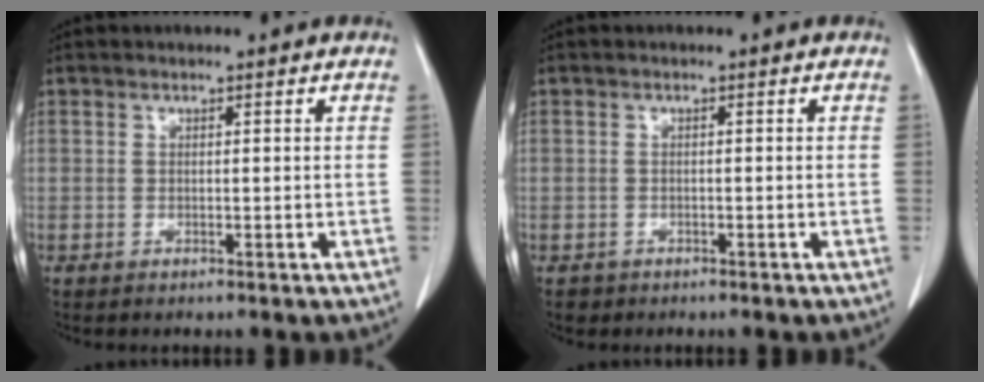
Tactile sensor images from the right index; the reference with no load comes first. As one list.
[{"total": 1.1, "force": [-0.7, 0.8, -0.1], "torque": [-0.008, 0.002, -0.012]}]